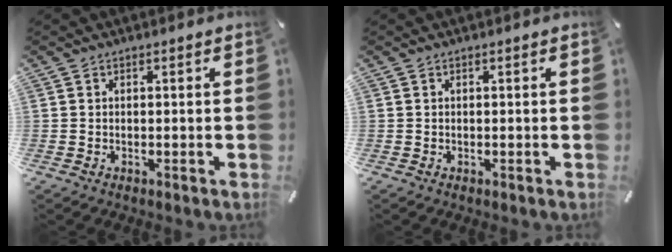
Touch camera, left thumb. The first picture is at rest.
{"total": 0.0}